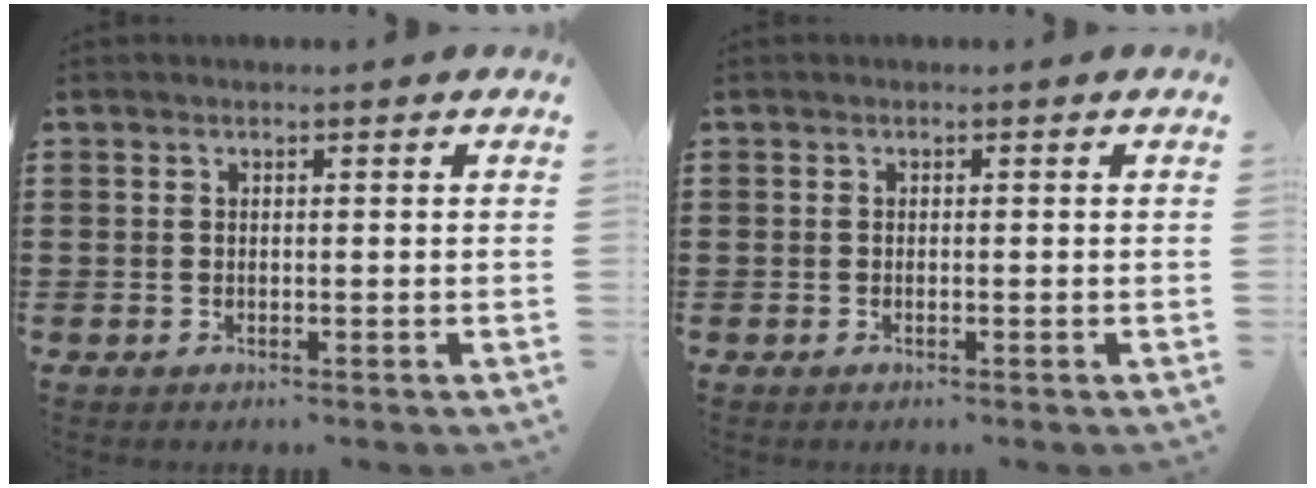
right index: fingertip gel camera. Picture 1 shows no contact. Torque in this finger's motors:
{"motor_torque": [-0.43, 0.61, -0.02, -0.01]}